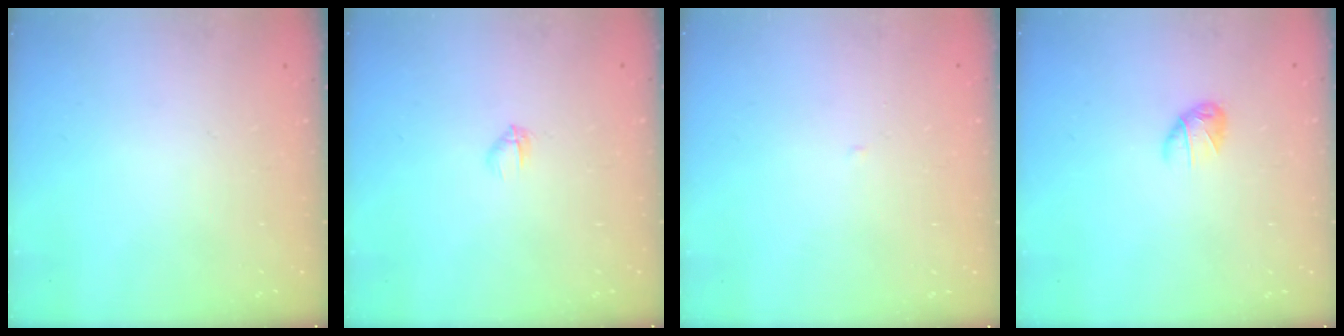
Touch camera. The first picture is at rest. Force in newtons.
{"total": 2.7, "press": 2.5, "slide": 0.8}
{"total": 1.8, "press": 1.8, "slide": 0.3}
{"total": 5.4, "press": 5.3, "slide": 1.0}